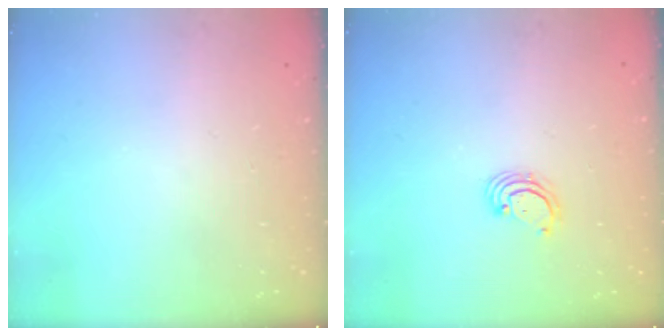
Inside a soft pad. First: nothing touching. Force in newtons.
{"total": 2.8, "press": 2.8, "slide": 0.3}